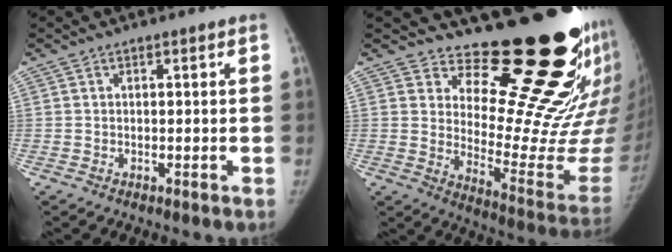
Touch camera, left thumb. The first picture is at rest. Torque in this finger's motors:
{"motor_torque": [1.00, 0.99, 1.43, -1.33, 0.02]}